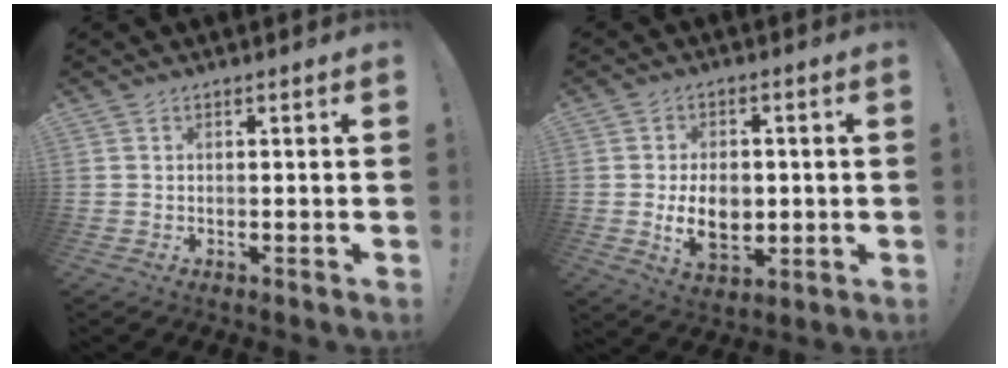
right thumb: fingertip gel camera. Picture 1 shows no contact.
{"total": 10.1, "force": [-1.2, 7.1, 7.1], "torque": [-0.113, -0.002, -0.019]}